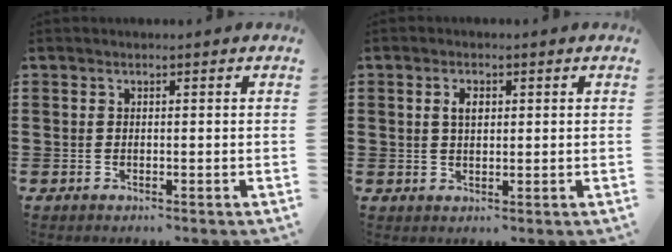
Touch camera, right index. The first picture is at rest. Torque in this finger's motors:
{"motor_torque": [0.43, -0.10, 0.20, 0.08]}